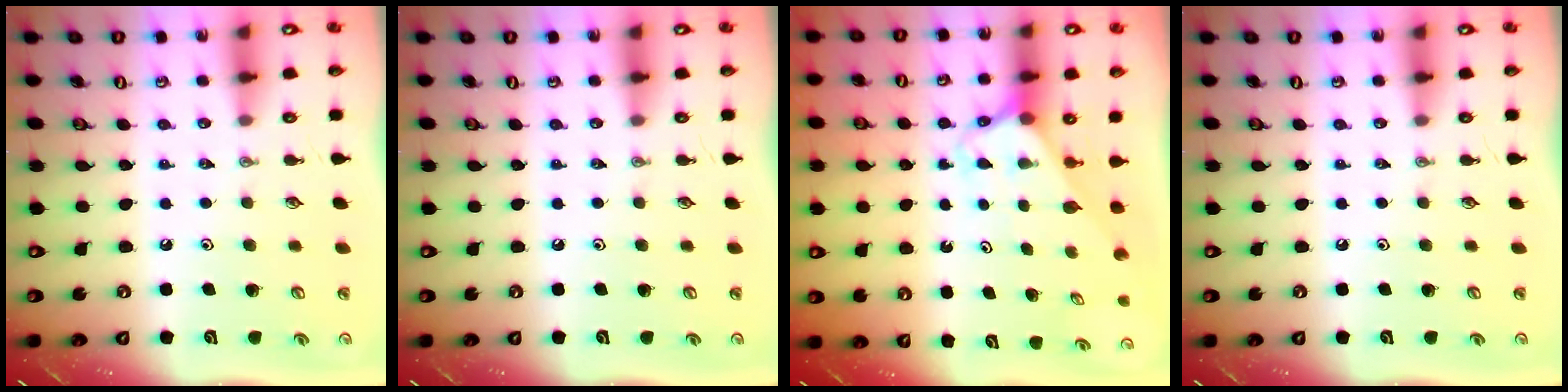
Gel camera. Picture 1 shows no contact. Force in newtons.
{"total": 0.0}
{"total": 2.6, "press": 2.6, "slide": 0.2}
{"total": 0.0}